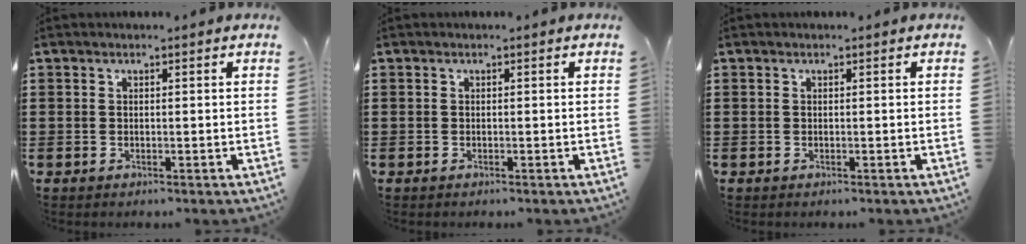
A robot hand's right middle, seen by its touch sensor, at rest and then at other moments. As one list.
[{"total": 0.0}, {"total": 0.0}]